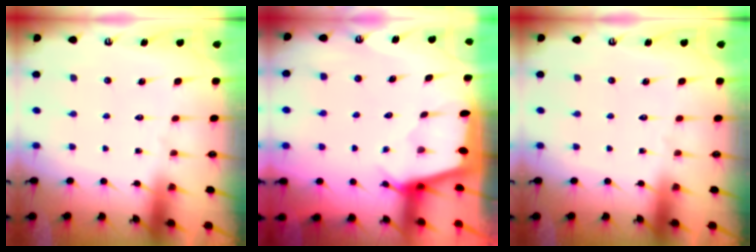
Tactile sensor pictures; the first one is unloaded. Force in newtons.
{"total": 2.1, "press": 2.1, "slide": 0.3}
{"total": 0.0}